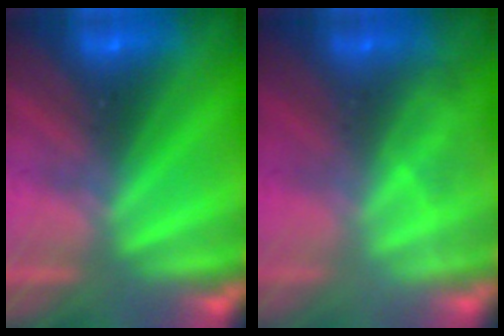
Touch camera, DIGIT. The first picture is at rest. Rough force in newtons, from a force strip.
{"total": 2.4}